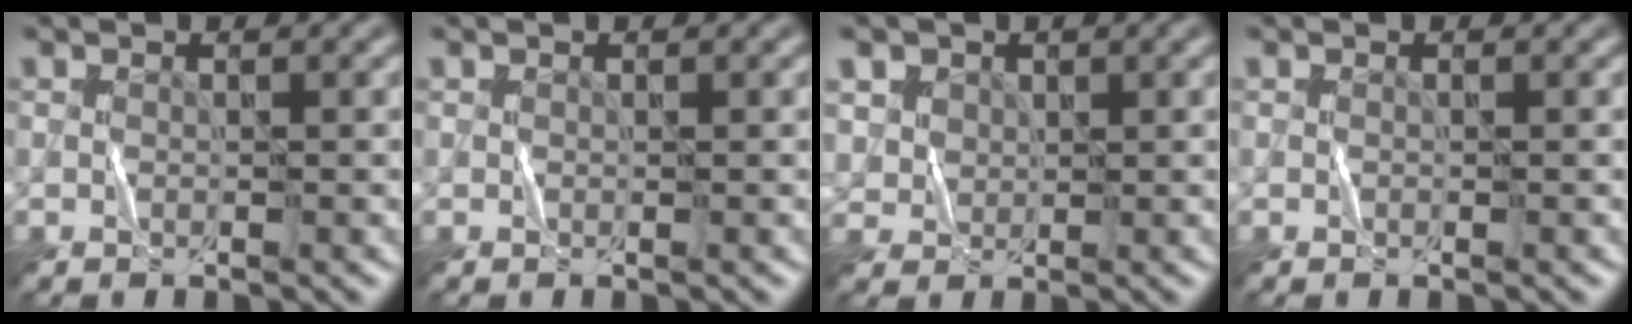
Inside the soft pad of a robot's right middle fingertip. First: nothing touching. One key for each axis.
{"total": 0.0}
{"total": 3.9, "fx": 1.9, "fy": 3.2, "fz": 1.4, "tx": -0.048, "ty": 0.005, "tz": 0.041}
{"total": 0.0}